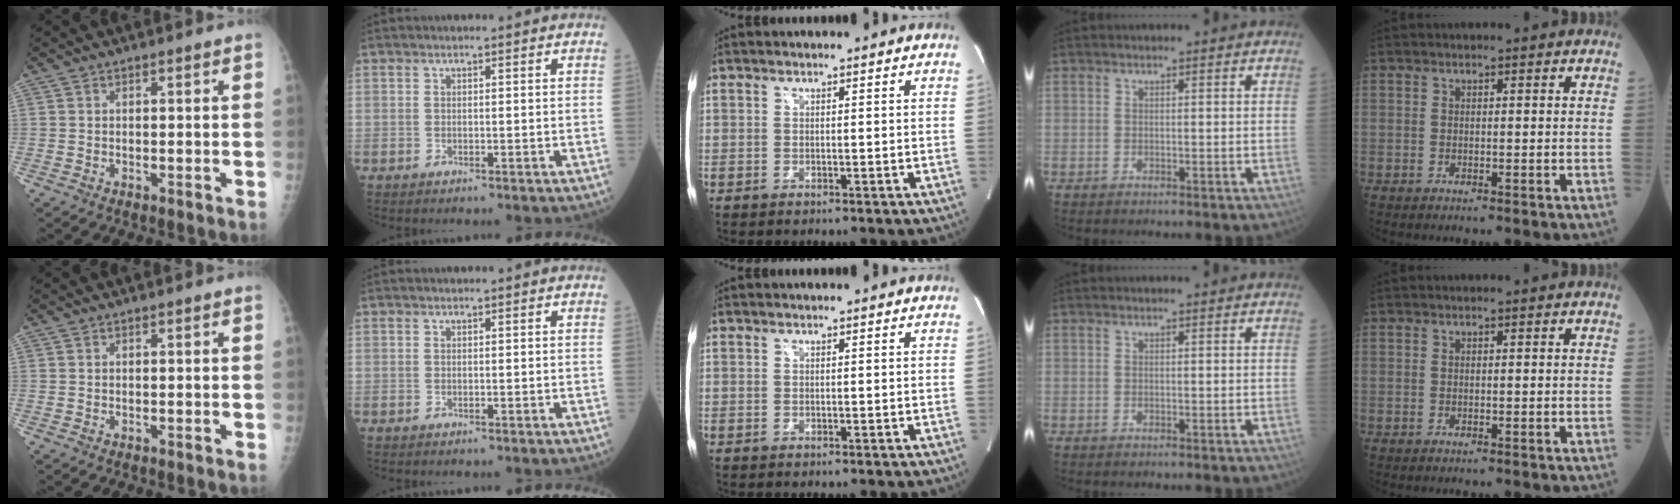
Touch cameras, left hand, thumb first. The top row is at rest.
{}